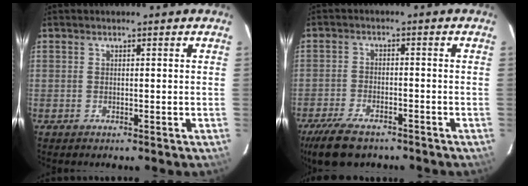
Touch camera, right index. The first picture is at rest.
{"total": 9.9, "force": [-7.6, 3.9, 5.0], "torque": [-0.130, -0.017, -0.135]}